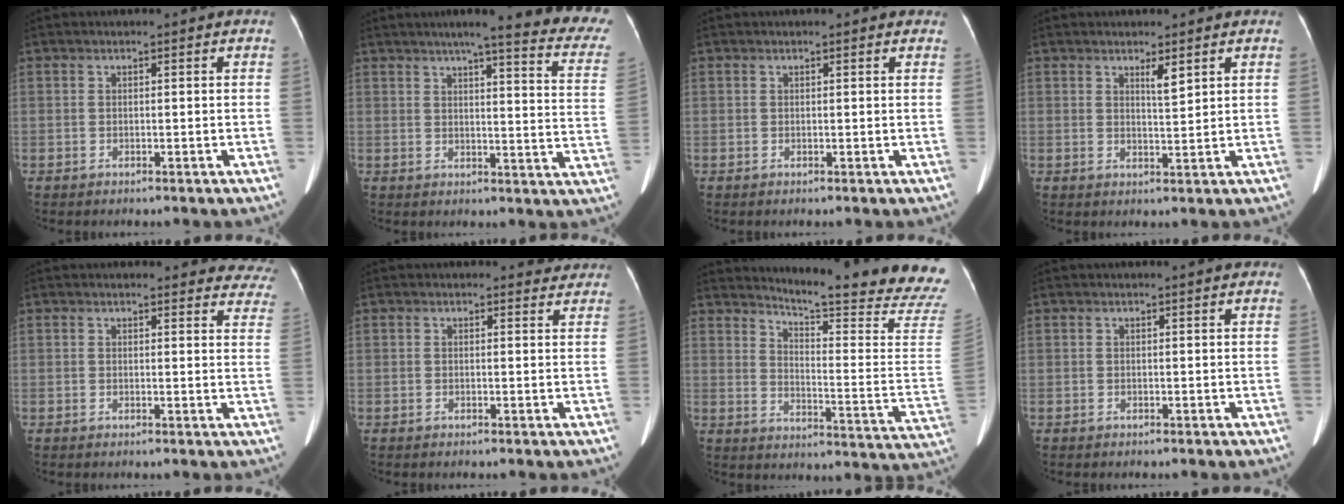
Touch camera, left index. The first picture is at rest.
{"total": 21.6, "force": [18.3, 0.7, 11.4], "torque": [-0.139, -0.056, 0.204]}
{"total": 1.8, "force": [1.7, 0.3, 0.7], "torque": [-0.010, 0.005, 0.013]}
{"total": 2.2, "force": [1.5, 0.1, 1.7], "torque": [-0.032, -0.002, 0.028]}
{"total": 15.8, "force": [15.1, 3.9, 2.8], "torque": [0.006, -0.049, 0.138]}
{"total": 2.3, "force": [2.1, 0.9, -0.1], "torque": [0.004, -0.006, 0.008]}
{"total": 23.1, "force": [21.6, -0.9, 8.2], "torque": [-0.125, -0.148, 0.255]}
{"total": 1.7, "force": [1.5, 0.0, 0.8], "torque": [-0.012, 0.007, 0.013]}